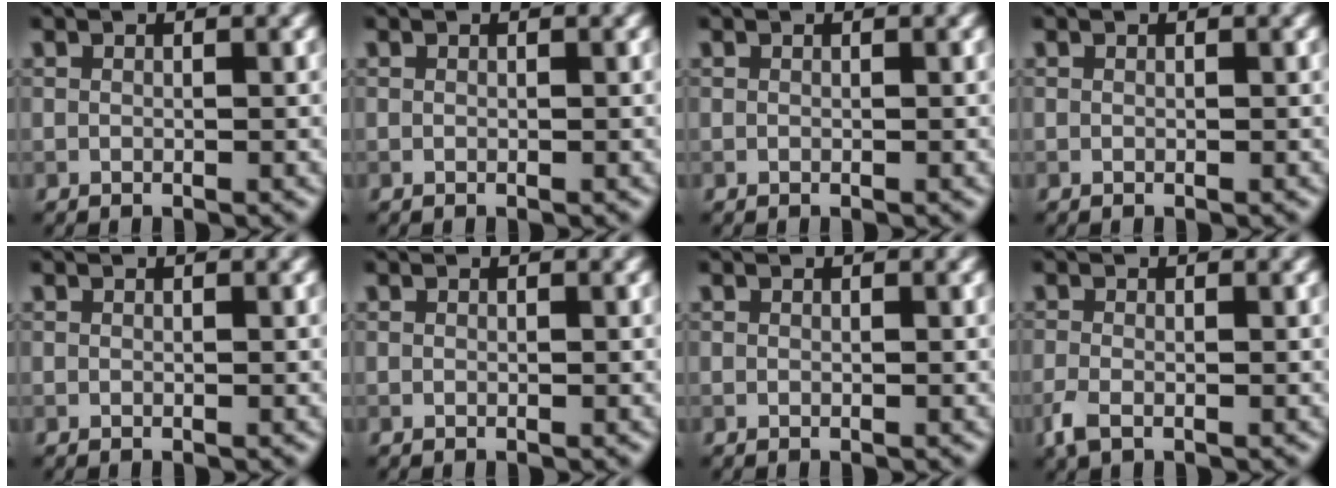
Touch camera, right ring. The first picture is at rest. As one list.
[{"total": 0.0}, {"total": 0.0}, {"total": 0.0}, {"total": 0.0}, {"total": 0.0}, {"total": 0.0}, {"total": 1.5, "force": [-0.8, 0.6, 1.1], "torque": [-0.031, -0.005, -0.020]}]